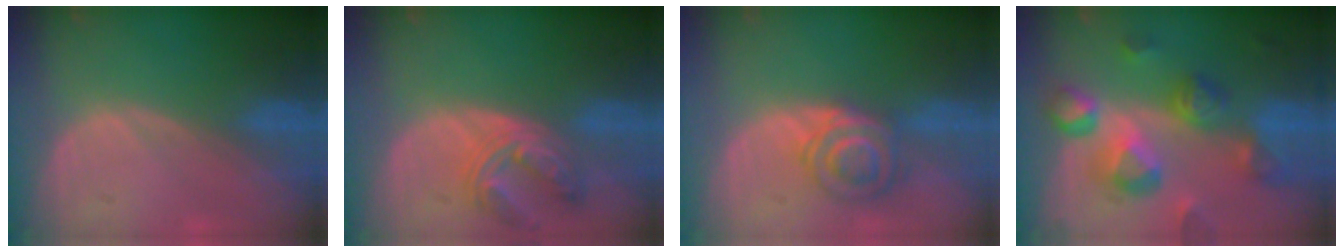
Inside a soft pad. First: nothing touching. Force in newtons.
{"total": 6.3, "press": 6.2, "slide": 1.1}
{"total": 6.5, "press": 5.8, "slide": 3.0}
{"total": 10.6, "press": 9.5, "slide": 4.7}